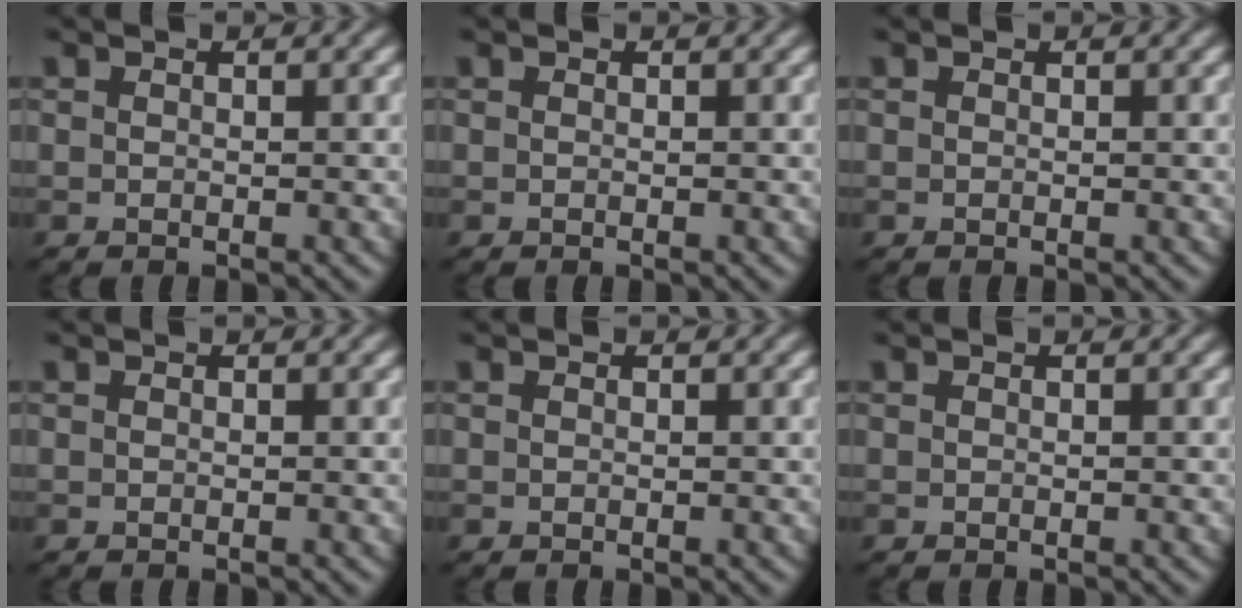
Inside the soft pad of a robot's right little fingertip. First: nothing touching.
{"total": 0.0}
{"total": 0.0}
{"total": 0.0}
{"total": 0.0}
{"total": 0.0}